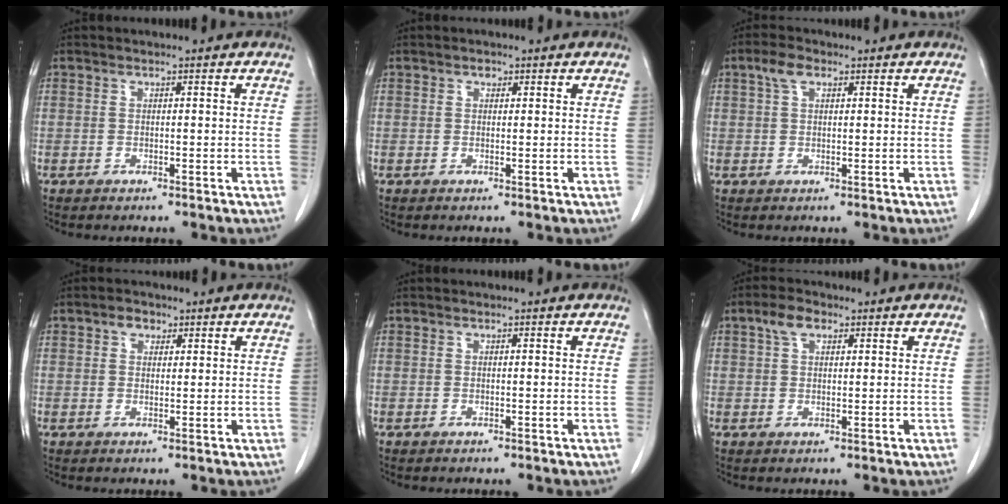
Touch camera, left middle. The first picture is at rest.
{"total": 0.7, "force": [0.4, 0.5, 0.3], "torque": [-0.002, -0.002, 0.006]}
{"total": 2.8, "force": [1.5, 1.4, 1.9], "torque": [-0.043, 0.012, 0.031]}
{"total": 2.1, "force": [1.2, 1.5, 0.9], "torque": [-0.016, 0.005, 0.020]}
{"total": 0.0}
{"total": 3.4, "force": [1.9, 1.8, 2.2], "torque": [-0.048, 0.012, 0.037]}